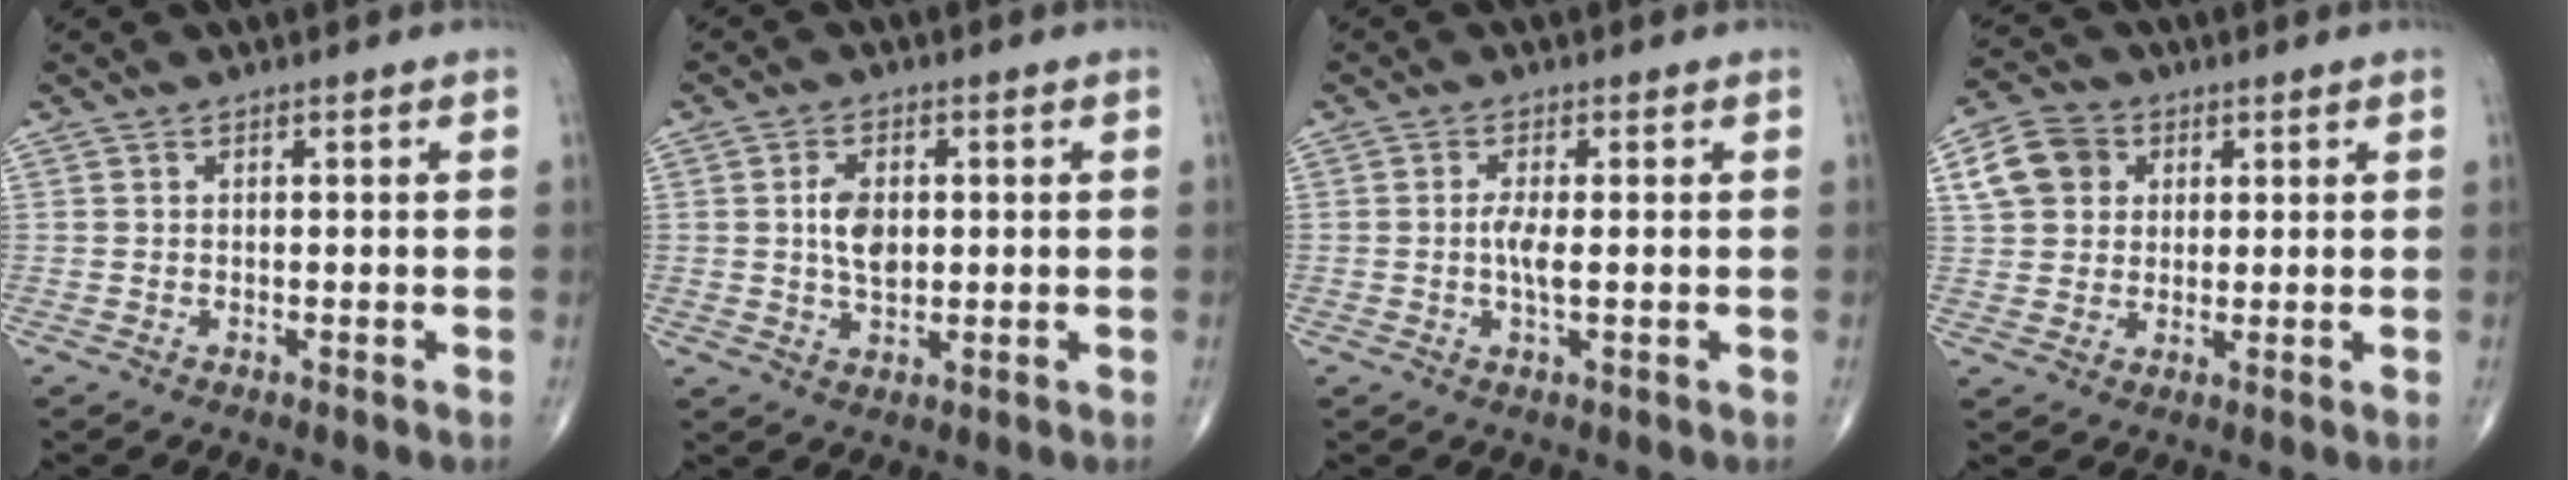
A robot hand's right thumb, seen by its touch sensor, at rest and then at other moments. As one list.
[{"total": 5.8, "force": [0.7, 3.5, 4.6], "torque": [-0.077, -0.003, 0.012]}, {"total": 3.1, "force": [-0.1, 0.6, 3.0], "torque": [-0.070, -0.006, -0.006]}, {"total": 8.2, "force": [2.5, 6.8, 3.9], "torque": [-0.054, 0.003, 0.041]}]